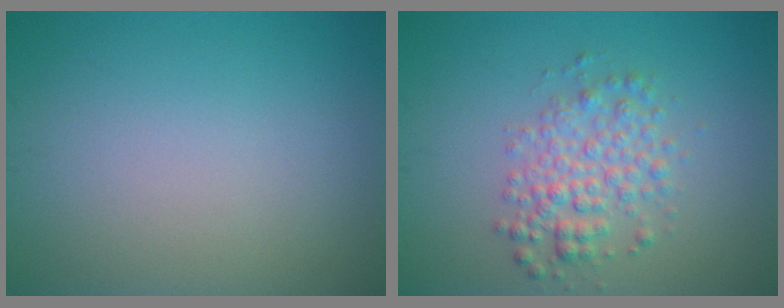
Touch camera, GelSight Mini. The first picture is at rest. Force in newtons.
{"total": 3.5, "press": 3.5, "slide": 0.1}